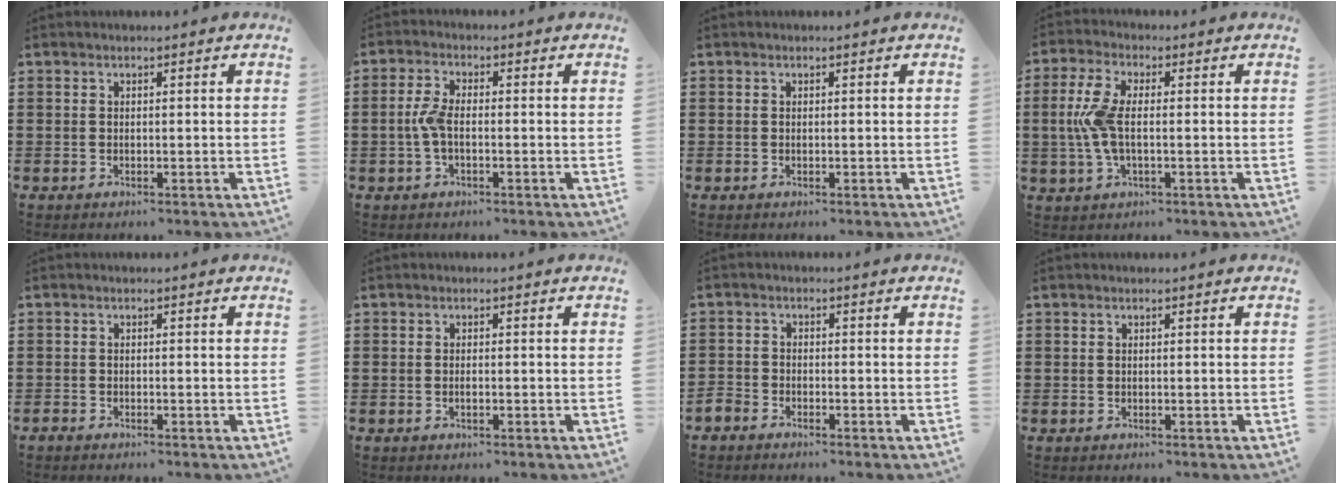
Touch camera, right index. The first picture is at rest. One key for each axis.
{"total": 3.9, "fx": -0.7, "fy": 1.5, "fz": 3.6, "tx": -0.095, "ty": -0.005, "tz": -0.022}
{"total": 0.0}
{"total": 6.8, "fx": -0.2, "fy": 2.9, "fz": 6.1, "tx": -0.155, "ty": -0.005, "tz": -0.015}
{"total": 0.5, "fx": -0.5, "fy": 0.0, "fz": 0.1, "tx": -0.003, "ty": -0.003, "tz": -0.009}
{"total": 0.7, "fx": -0.2, "fy": 0.2, "fz": 0.7, "tx": -0.014, "ty": -0.005, "tz": -0.003}
{"total": 1.6, "fx": -1.5, "fy": 0.6, "fz": 0.0, "tx": -0.005, "ty": 0.001, "tz": -0.033}
{"total": 0.0}